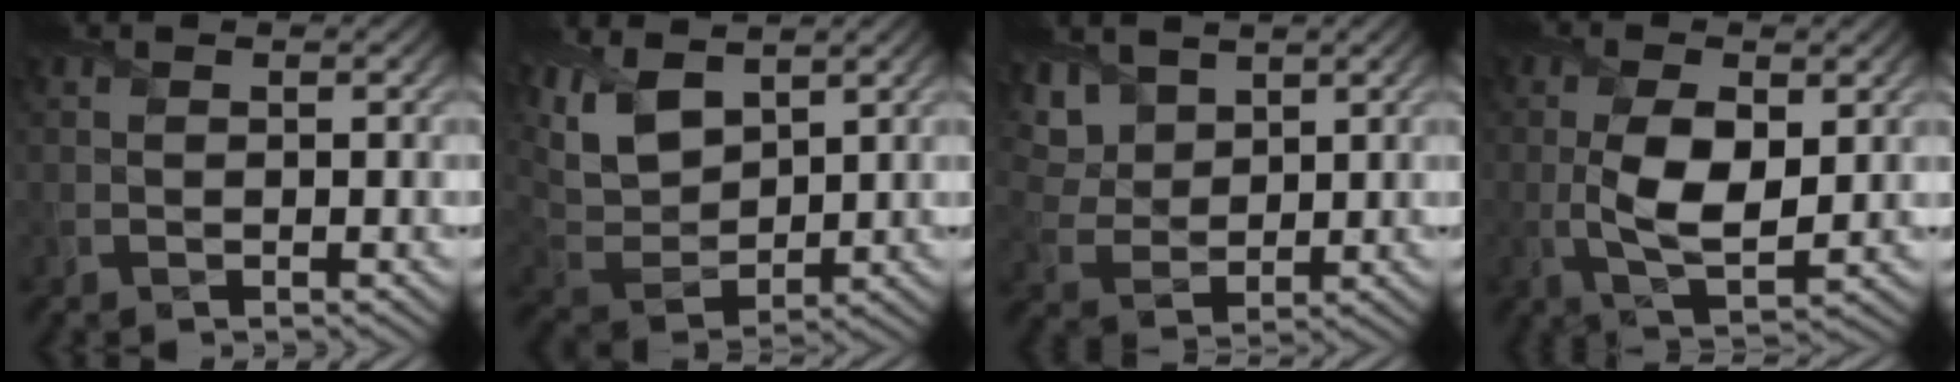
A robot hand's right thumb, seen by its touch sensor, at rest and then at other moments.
{"total": 9.3, "force": [5.0, 4.8, 6.2], "torque": [-0.177, 0.012, 0.102]}
{"total": 6.8, "force": [4.3, 4.1, 3.4], "torque": [-0.111, 0.001, 0.088]}
{"total": 7.0, "force": [0.2, 3.2, 6.2], "torque": [-0.137, -0.005, 0.006]}